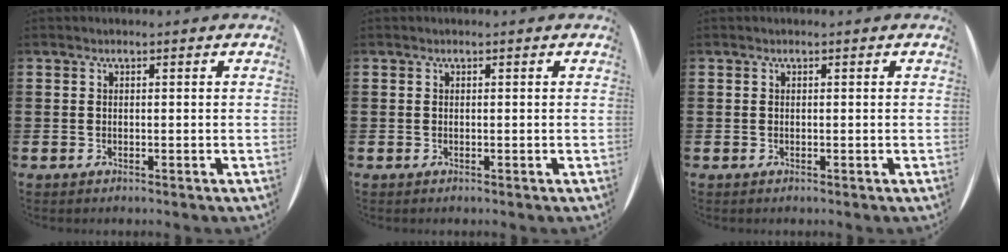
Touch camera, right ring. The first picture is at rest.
{"total": 0.0}
{"total": 0.0}